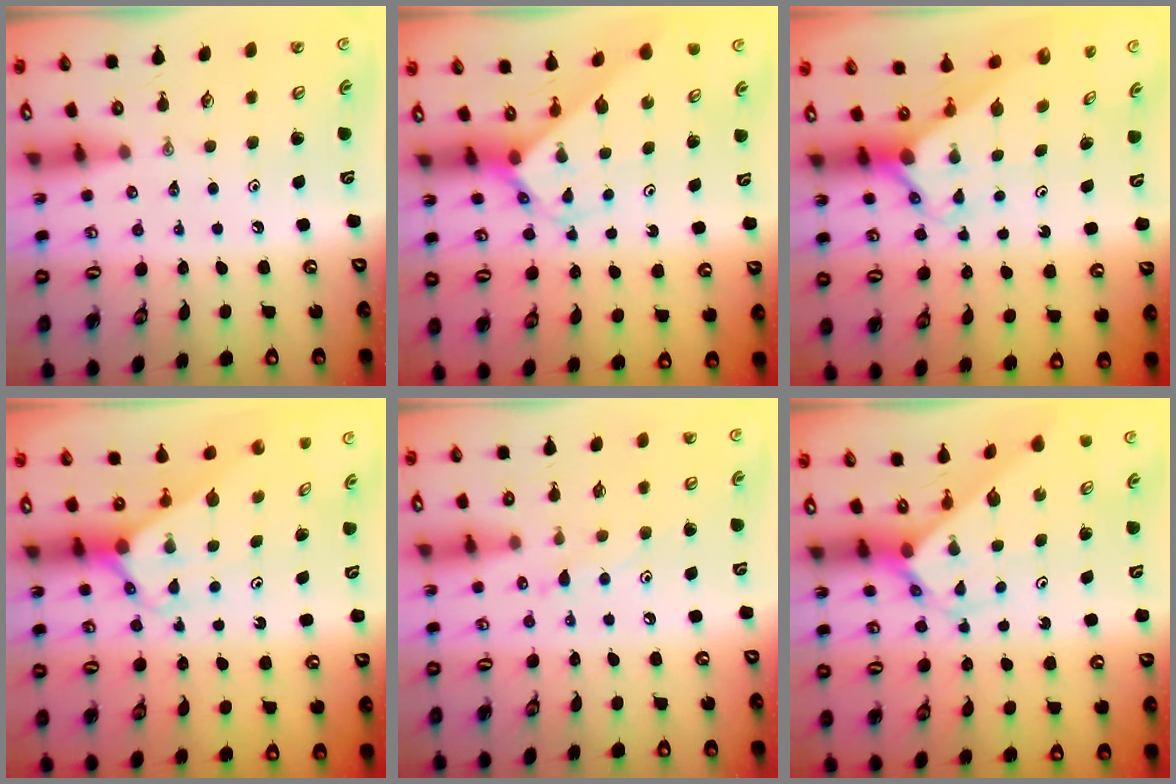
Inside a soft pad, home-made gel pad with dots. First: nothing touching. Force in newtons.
{"total": 2.7, "press": 2.7, "slide": 0.2}
{"total": 2.7, "press": 2.7, "slide": 0.2}
{"total": 2.5, "press": 2.5, "slide": 0.2}
{"total": 6.7, "press": 6.7, "slide": 0.4}
{"total": 2.9, "press": 2.9, "slide": 0.3}